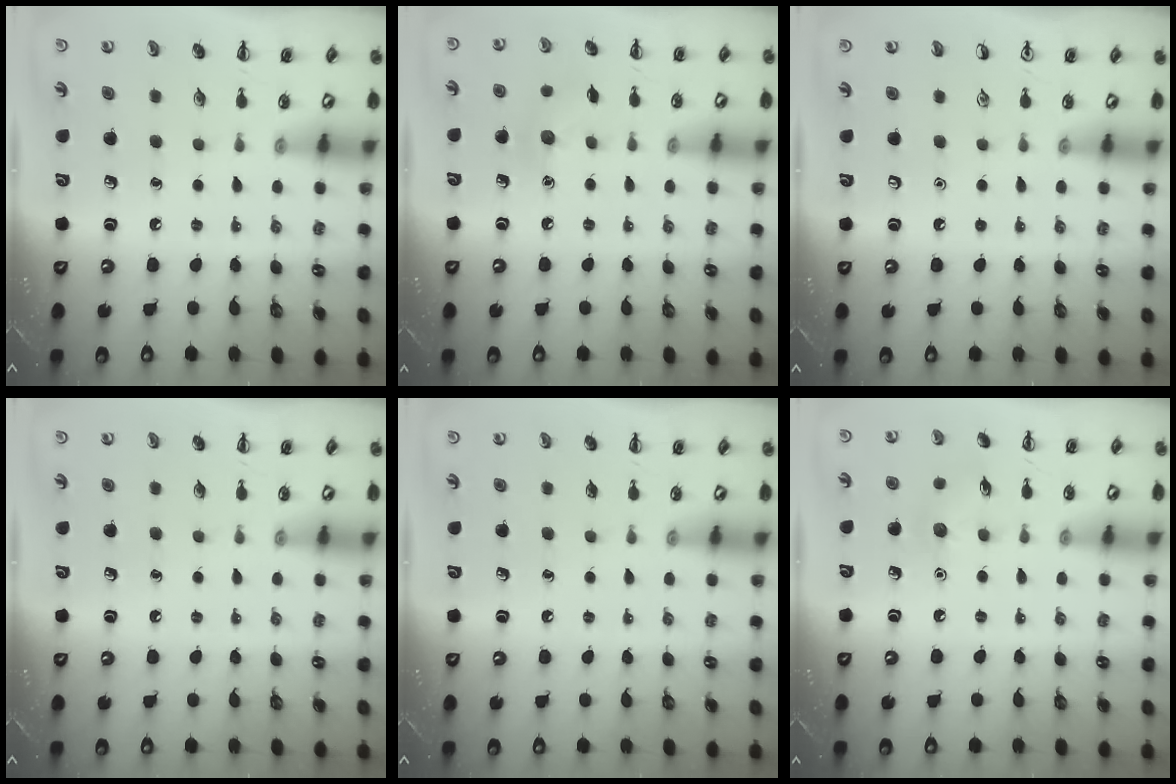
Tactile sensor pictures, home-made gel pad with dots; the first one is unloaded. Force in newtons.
{"total": 7.4, "press": 7.1, "slide": 1.9}
{"total": 0.0}
{"total": 0.0}
{"total": 0.0}
{"total": 7.1, "press": 7.0, "slide": 1.5}